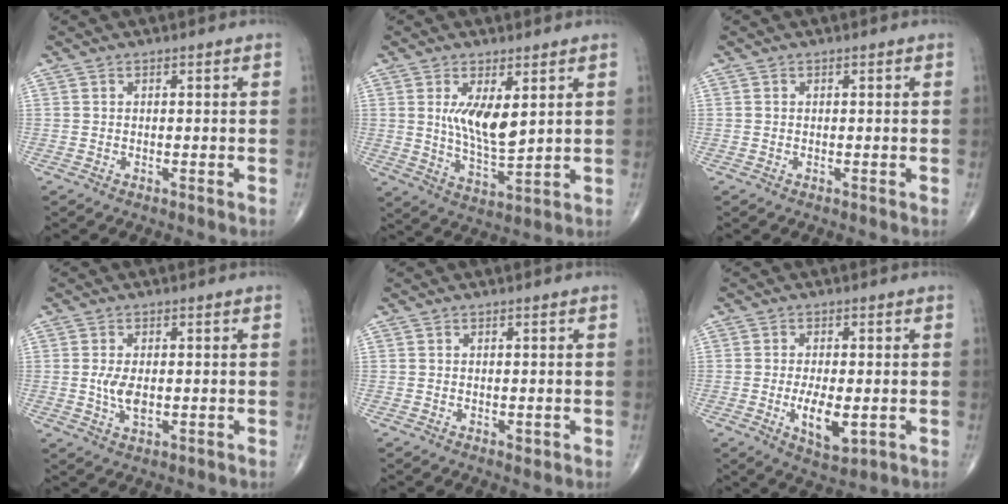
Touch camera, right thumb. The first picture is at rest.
{"total": 8.8, "force": [2.6, 3.4, 7.7], "torque": [-0.119, -0.031, 0.057]}
{"total": 0.0}
{"total": 4.4, "force": [-0.2, 2.2, 3.7], "torque": [-0.074, -0.008, -0.002]}
{"total": 0.7, "force": [-0.2, 0.5, 0.4], "torque": [0.001, 0.001, -0.002]}
{"total": 7.2, "force": [-1.6, 3.1, 6.3], "torque": [-0.100, -0.012, -0.021]}